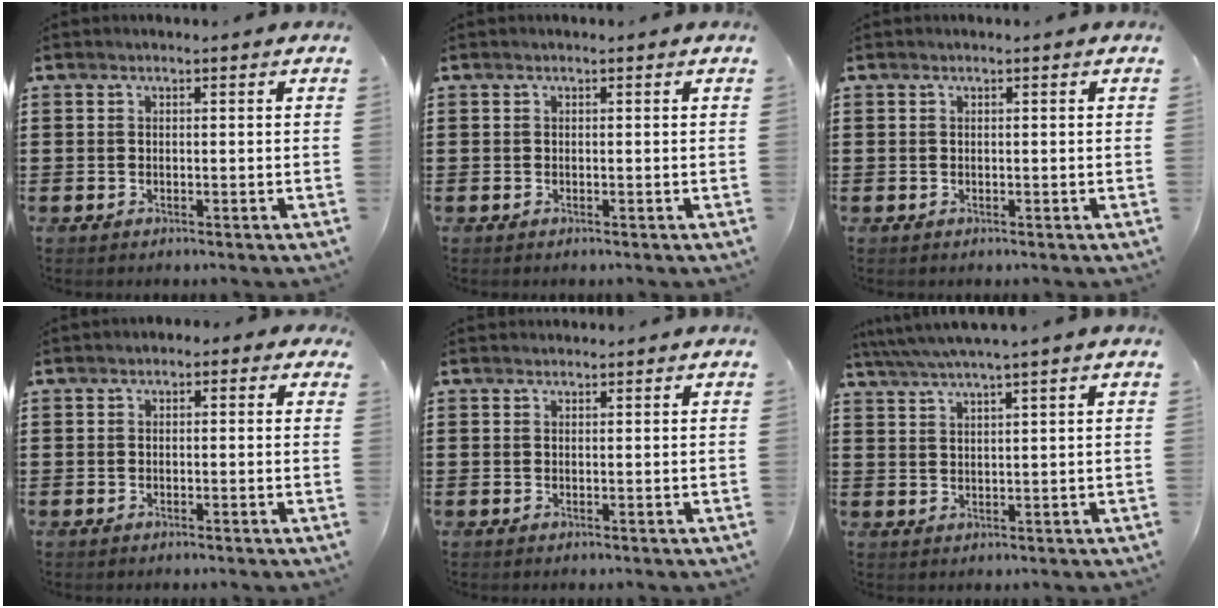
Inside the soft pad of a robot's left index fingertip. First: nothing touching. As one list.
[{"total": 0.0}, {"total": 0.0}, {"total": 0.8, "force": [-0.3, 0.7, 0.4], "torque": [-0.010, 0.006, -0.008]}, {"total": 0.6, "force": [0.6, 0.1, 0.0], "torque": [-0.003, 0.000, 0.012]}, {"total": 3.2, "force": [2.6, -0.6, 1.7], "torque": [-0.040, -0.004, 0.045]}]